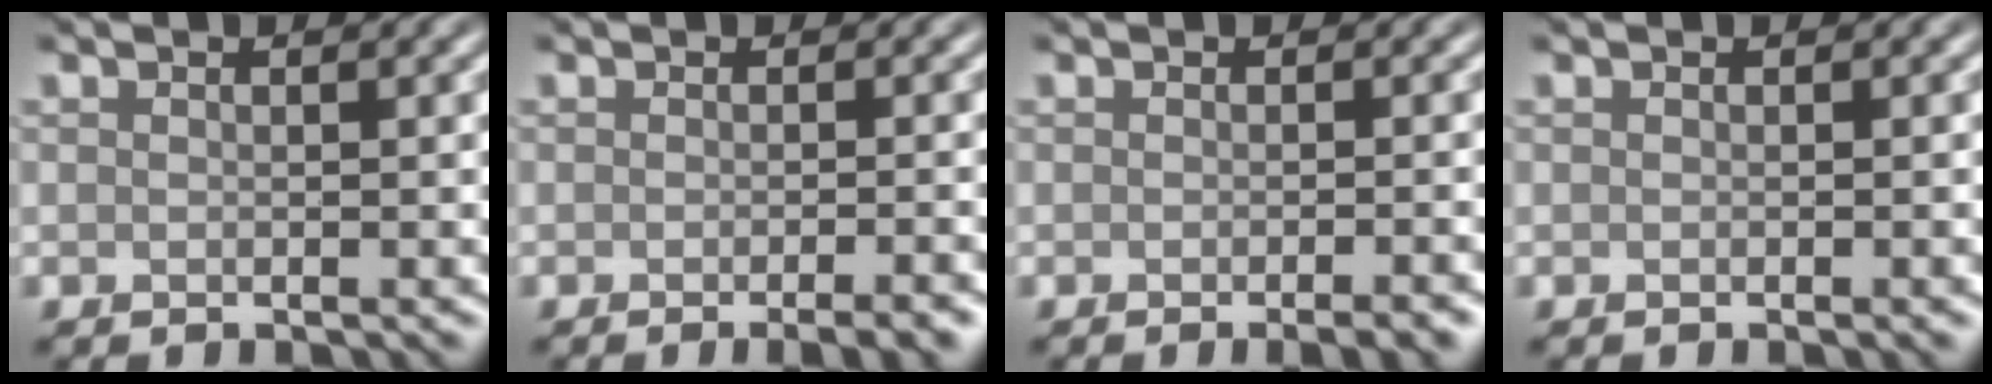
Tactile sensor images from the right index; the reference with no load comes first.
{"total": 3.1, "force": [-1.7, 0.9, 2.5], "torque": [-0.013, 0.003, -0.020]}
{"total": 2.4, "force": [-1.3, 0.6, 1.9], "torque": [-0.013, 0.000, -0.017]}
{"total": 1.0, "force": [-0.2, 0.3, 0.9], "torque": [-0.005, 0.000, -0.005]}